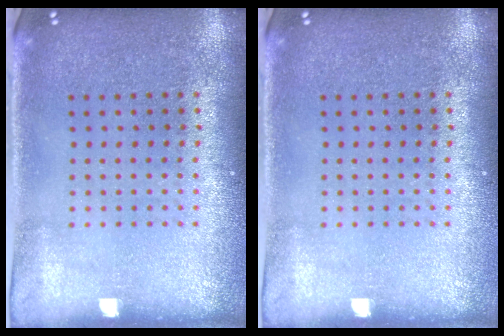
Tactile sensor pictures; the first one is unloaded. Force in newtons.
{"total": 0.0}